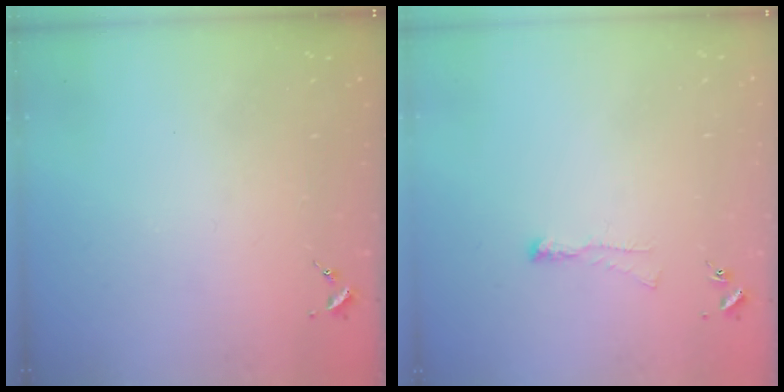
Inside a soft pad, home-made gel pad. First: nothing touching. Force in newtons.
{"total": 3.7, "press": 3.6, "slide": 0.6}